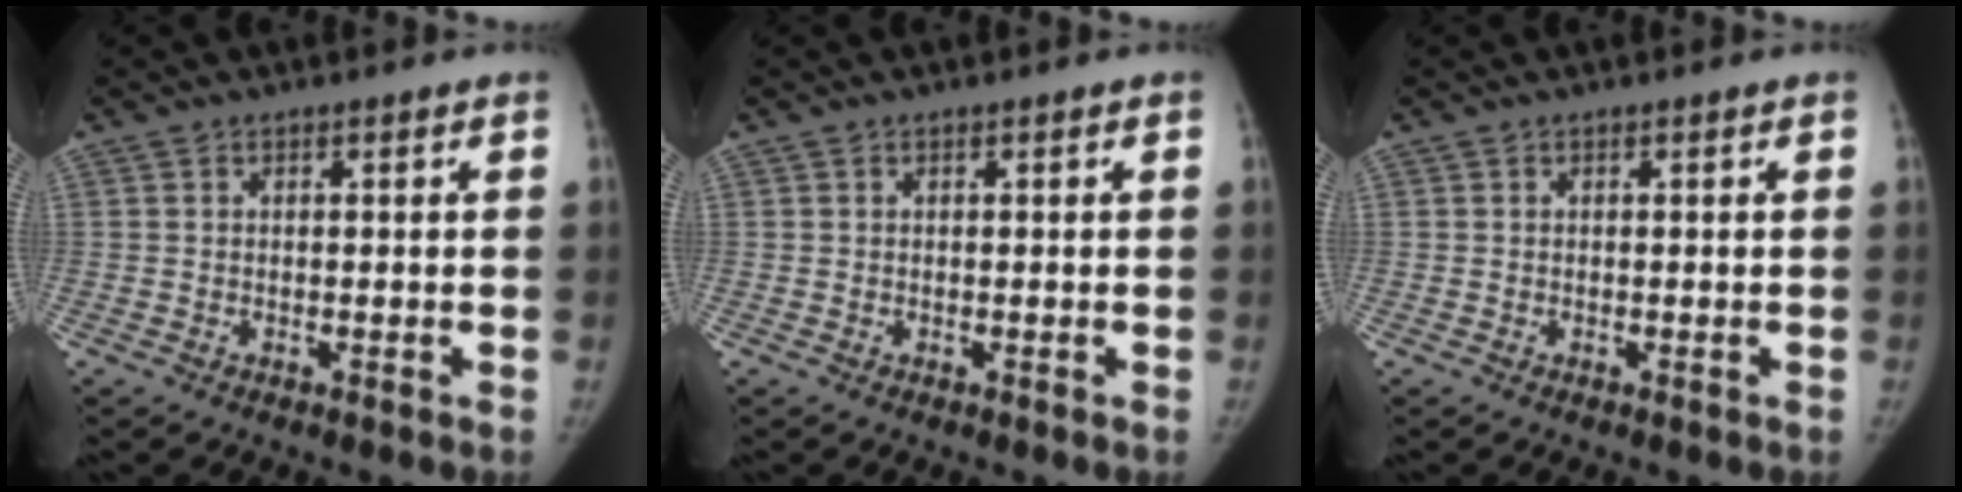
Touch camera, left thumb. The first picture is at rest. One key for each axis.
{"total": 0.0}
{"total": 0.0}